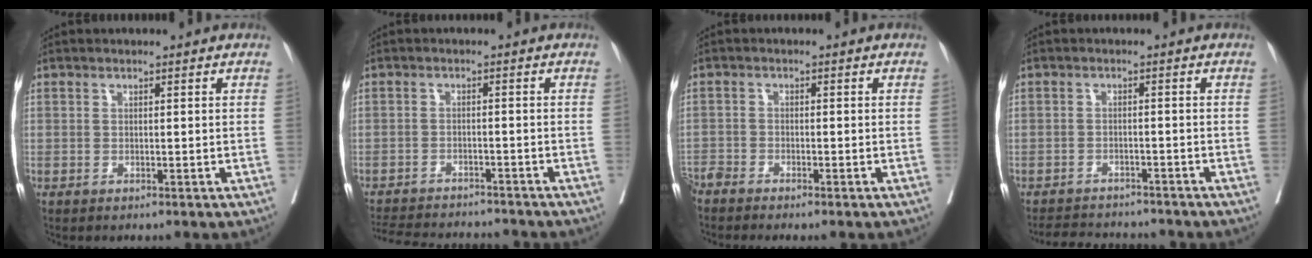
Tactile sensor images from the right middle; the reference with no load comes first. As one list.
[{"total": 13.1, "force": [-12.2, 2.4, 4.0], "torque": [-0.080, -0.003, -0.167]}, {"total": 3.5, "force": [-3.3, -0.1, 1.0], "torque": [-0.016, -0.007, -0.064]}, {"total": 7.7, "force": [-7.2, 2.1, 1.5], "torque": [-0.018, 0.002, -0.100]}]